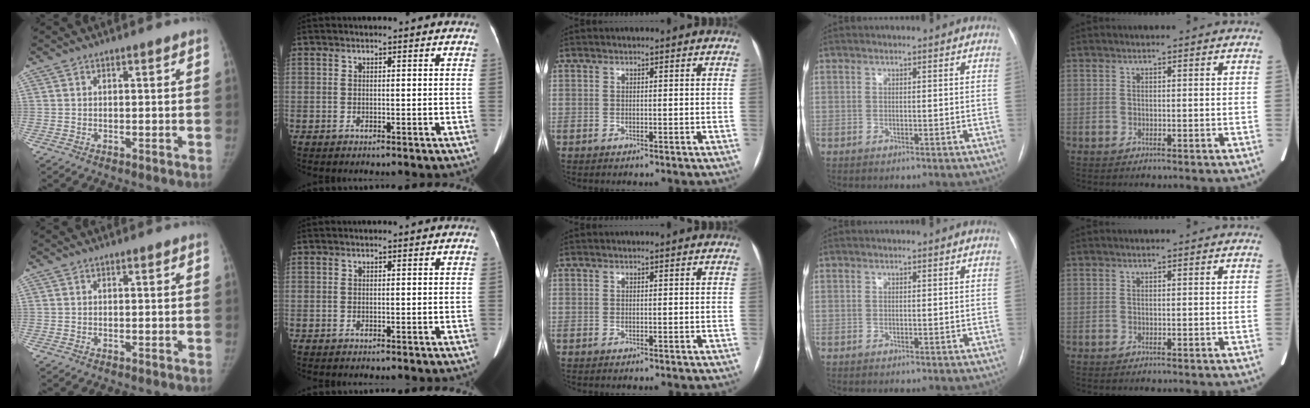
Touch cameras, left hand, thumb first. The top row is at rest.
{}